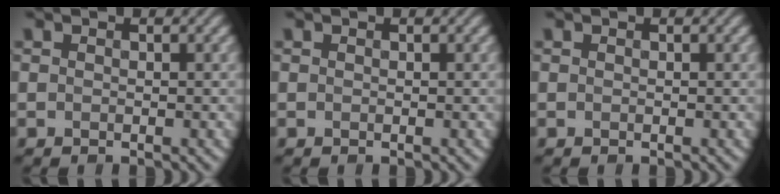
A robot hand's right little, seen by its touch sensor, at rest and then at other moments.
{"total": 0.0}
{"total": 0.0}